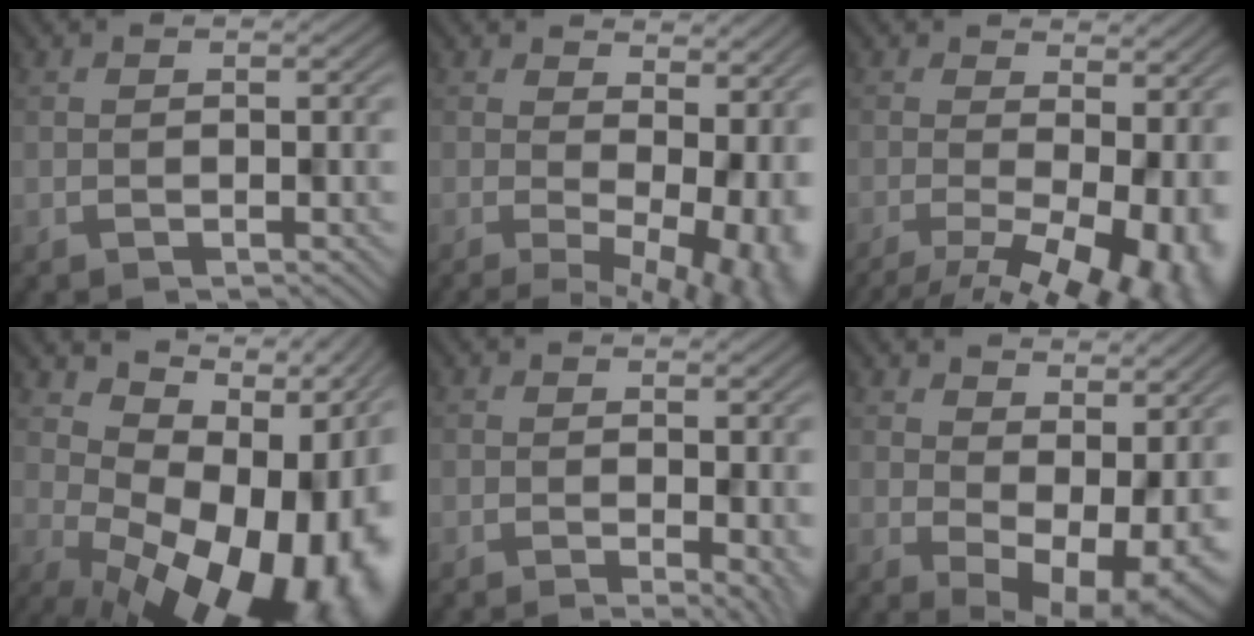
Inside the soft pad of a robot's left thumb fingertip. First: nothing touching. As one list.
[{"total": 10.6, "force": [0.7, 5.2, 9.2], "torque": [-0.107, -0.014, 0.048]}, {"total": 11.4, "force": [-2.8, 5.0, 9.9], "torque": [-0.129, -0.021, -0.016]}, {"total": 17.9, "force": [-0.3, 10.2, 14.7], "torque": [-0.152, -0.017, 0.030]}, {"total": 3.5, "force": [-0.2, 1.1, 3.3], "torque": [-0.030, -0.006, 0.010]}, {"total": 9.7, "force": [3.1, 5.3, 7.5], "torque": [-0.104, -0.019, 0.078]}]